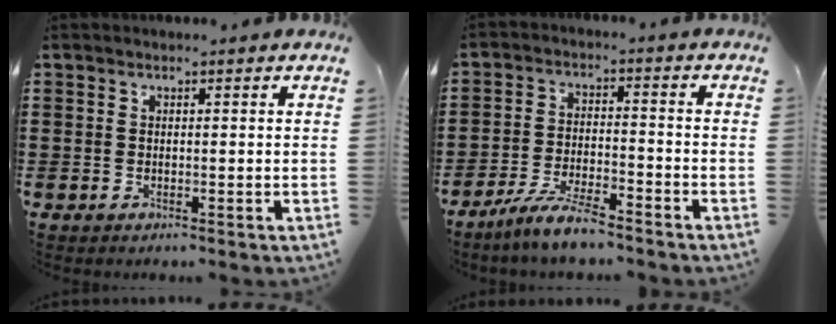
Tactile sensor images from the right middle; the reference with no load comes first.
{"total": 6.6, "force": [-5.7, 0.5, 3.2], "torque": [-0.079, -0.011, -0.111]}